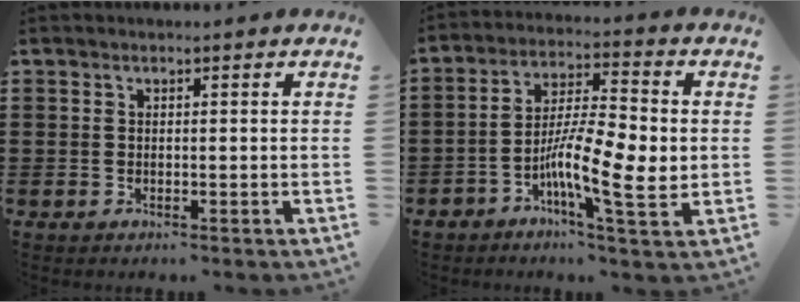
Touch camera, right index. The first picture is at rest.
{"total": 11.0, "force": [-2.4, 2.8, 10.4], "torque": [-0.199, -0.012, -0.043]}